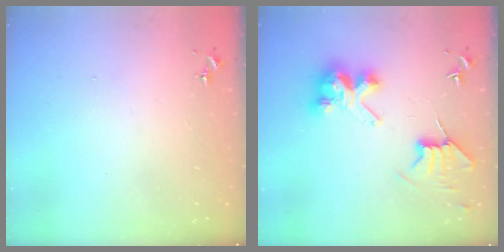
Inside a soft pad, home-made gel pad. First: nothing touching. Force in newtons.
{"total": 9.5, "press": 9.5, "slide": 0.7}